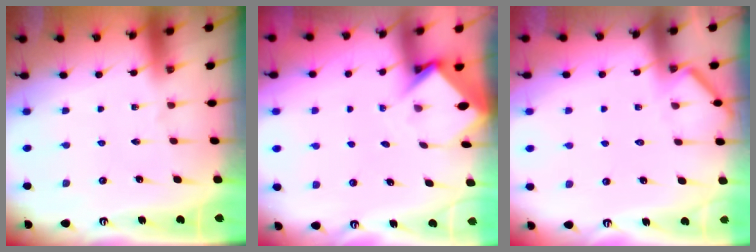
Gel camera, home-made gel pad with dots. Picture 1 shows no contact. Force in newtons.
{"total": 3.5, "press": 3.5, "slide": 0.2}
{"total": 3.8, "press": 3.8, "slide": 0.5}